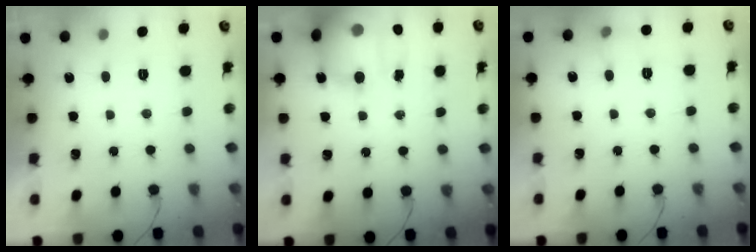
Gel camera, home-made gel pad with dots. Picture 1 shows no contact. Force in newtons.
{"total": 19.6, "press": 19.0, "slide": 4.5}
{"total": 5.6, "press": 5.3, "slide": 1.8}